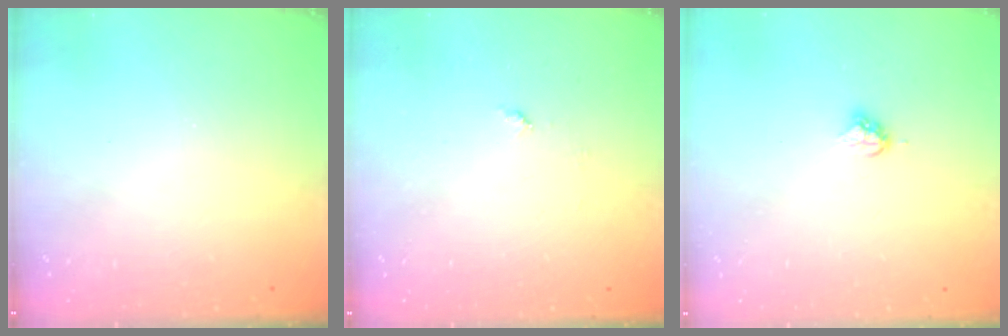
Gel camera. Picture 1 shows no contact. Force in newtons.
{"total": 4.3, "press": 4.3, "slide": 0.5}
{"total": 3.8, "press": 3.8, "slide": 0.3}